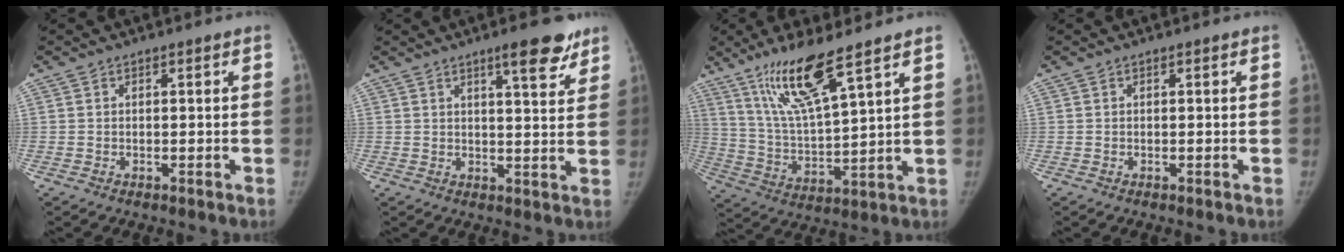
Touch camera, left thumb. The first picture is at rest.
{"total": 8.0, "force": [5.4, 2.0, 5.6], "torque": [-0.059, -0.030, 0.074]}
{"total": 14.2, "force": [9.3, 2.2, 10.5], "torque": [-0.194, -0.050, 0.192]}
{"total": 0.0}